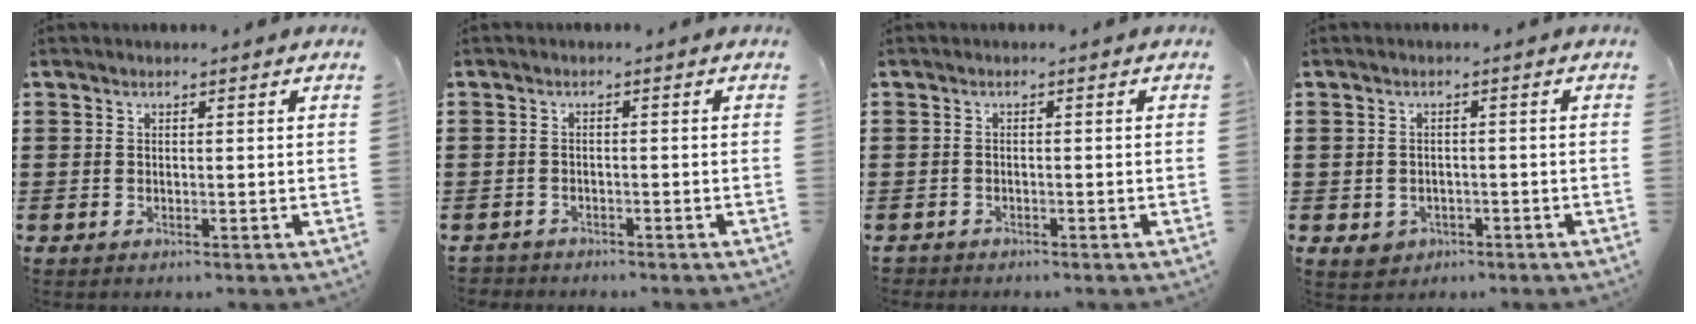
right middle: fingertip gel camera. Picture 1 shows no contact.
{"total": 1.3, "force": [-1.3, 0.4, -0.1], "torque": [-0.002, 0.000, -0.029]}
{"total": 0.8, "force": [-0.8, 0.2, 0.0], "torque": [-0.001, 0.001, -0.018]}
{"total": 1.7, "force": [-1.0, 1.3, 0.5], "torque": [-0.016, 0.000, -0.024]}